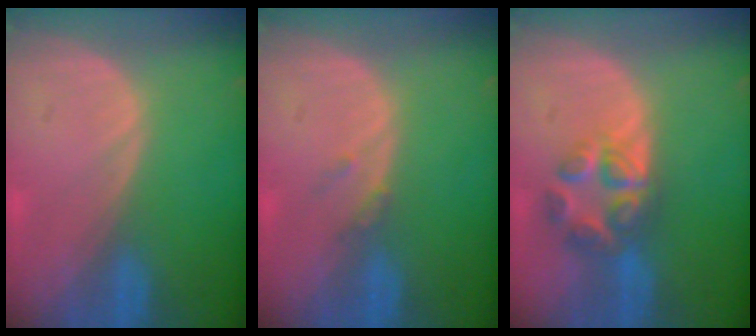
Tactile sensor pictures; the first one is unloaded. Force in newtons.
{"total": 1.2, "press": 1.2, "slide": 0.3}
{"total": 6.8, "press": 5.8, "slide": 3.6}